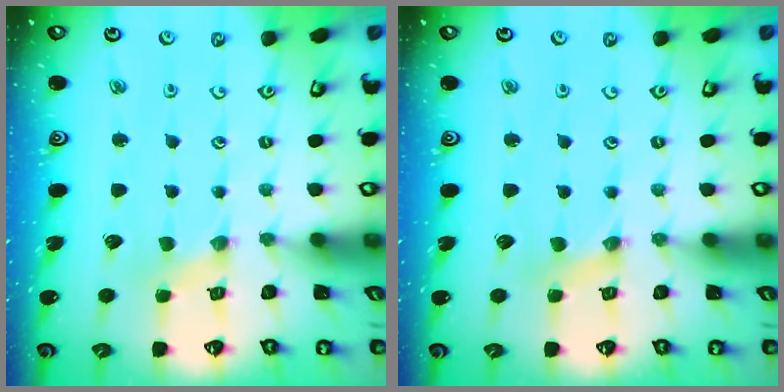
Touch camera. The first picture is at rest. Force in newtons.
{"total": 1.8, "press": 1.8, "slide": 0.3}